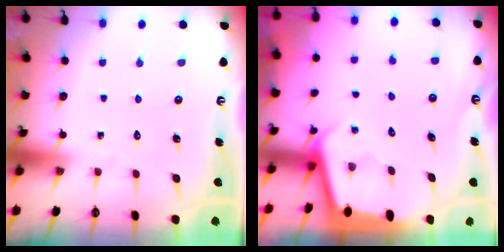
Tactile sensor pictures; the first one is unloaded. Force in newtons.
{"total": 2.4, "press": 2.4, "slide": 0.1}